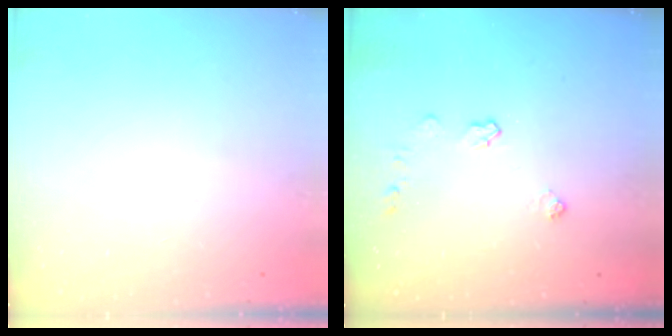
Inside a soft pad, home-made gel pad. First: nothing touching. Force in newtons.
{"total": 4.8, "press": 4.8, "slide": 0.6}